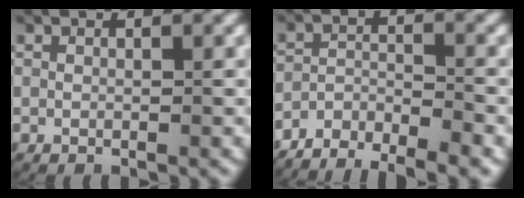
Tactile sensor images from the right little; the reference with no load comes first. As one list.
[{"total": 7.6, "force": [-6.7, 2.6, 2.3], "torque": [-0.036, -0.017, -0.112]}]